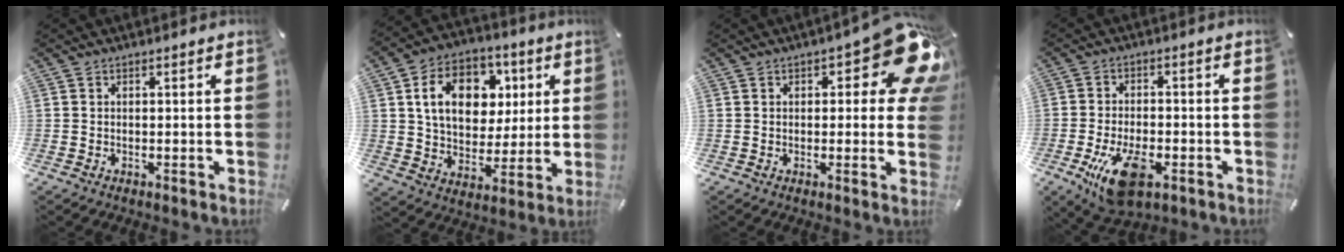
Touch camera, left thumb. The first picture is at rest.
{"total": 15.3, "force": [4.8, 11.7, 8.6], "torque": [-0.140, 0.003, 0.091]}
{"total": 13.8, "force": [6.1, 5.4, 11.2], "torque": [-0.135, -0.047, 0.101]}
{"total": 11.9, "force": [-4.8, 6.3, 8.9], "torque": [-0.174, 0.000, -0.088]}